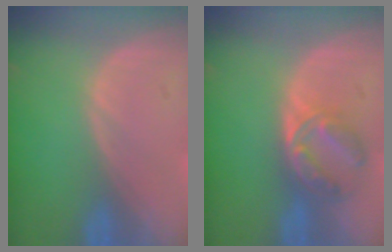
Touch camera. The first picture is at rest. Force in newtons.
{"total": 6.0, "press": 5.6, "slide": 2.2}